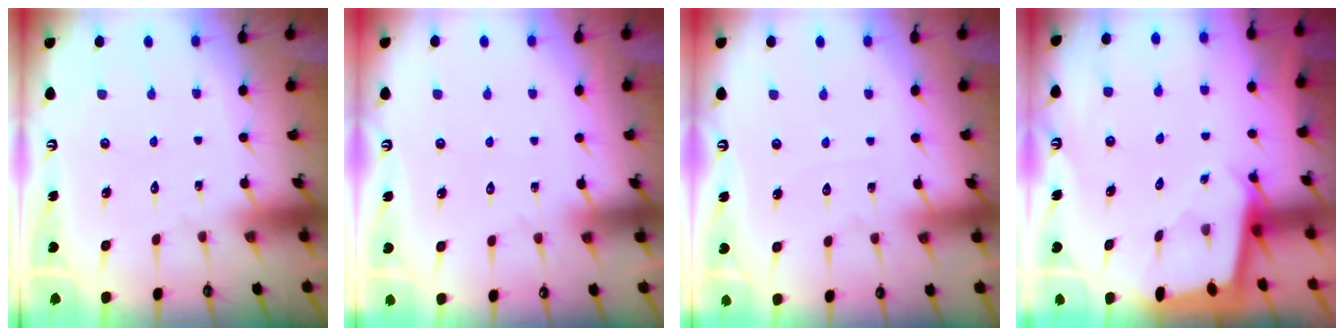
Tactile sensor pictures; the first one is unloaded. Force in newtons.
{"total": 3.4, "press": 3.4, "slide": 0.5}
{"total": 2.0, "press": 2.0, "slide": 0.3}
{"total": 2.0, "press": 2.0, "slide": 0.2}